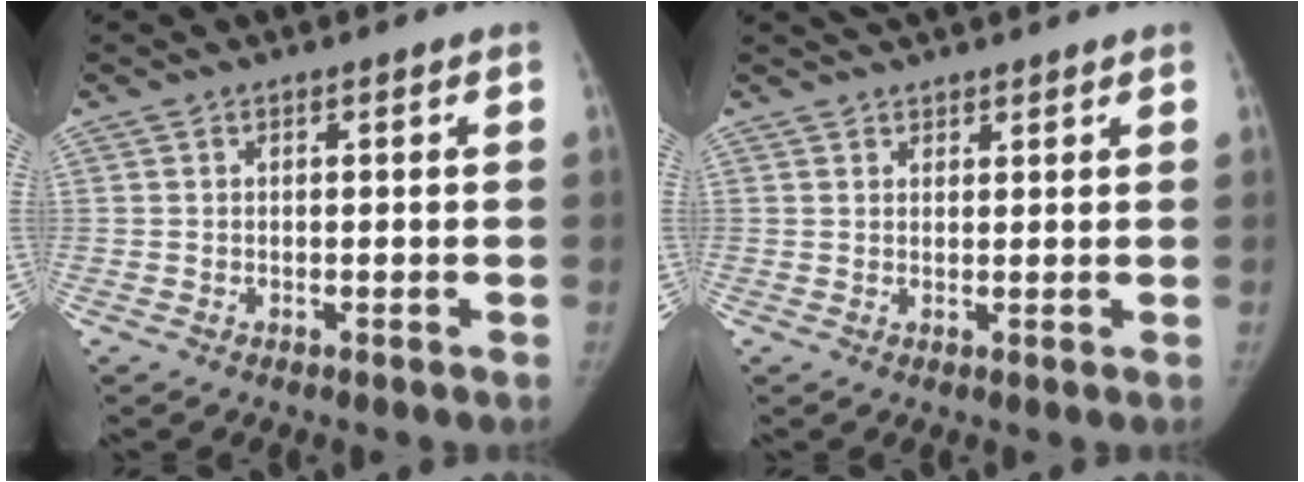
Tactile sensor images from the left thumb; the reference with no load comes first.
{"total": 4.1, "force": [3.7, 1.0, 1.4], "torque": [-0.002, 0.012, 0.058]}